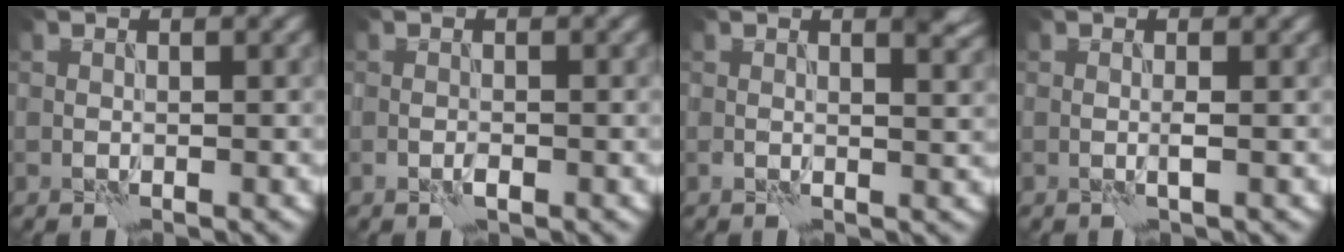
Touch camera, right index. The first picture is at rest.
{"total": 1.1, "force": [-0.6, 0.4, 0.8], "torque": [-0.018, 0.001, -0.014]}
{"total": 2.4, "force": [0.9, 0.8, 2.1], "torque": [-0.027, -0.003, 0.011]}
{"total": 0.6, "force": [0.0, -0.2, 0.5], "torque": [-0.011, 0.000, -0.002]}